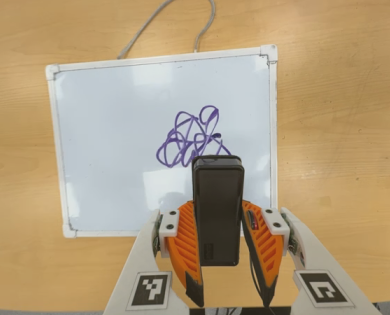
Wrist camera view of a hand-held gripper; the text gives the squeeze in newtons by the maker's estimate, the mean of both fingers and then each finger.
{"total": 4.0, "left": 2.5, "right": 5.4}